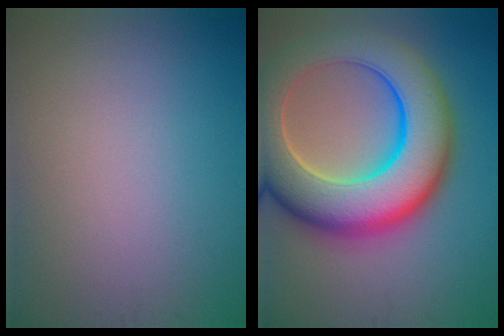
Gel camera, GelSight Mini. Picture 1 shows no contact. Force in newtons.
{"total": 13.0, "press": 12.9, "slide": 0.3}